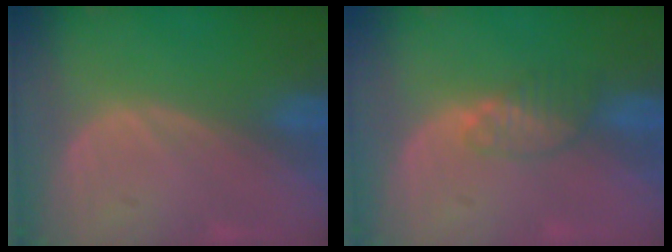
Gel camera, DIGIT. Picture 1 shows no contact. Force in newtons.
{"total": 3.3, "press": 3.1, "slide": 1.1}